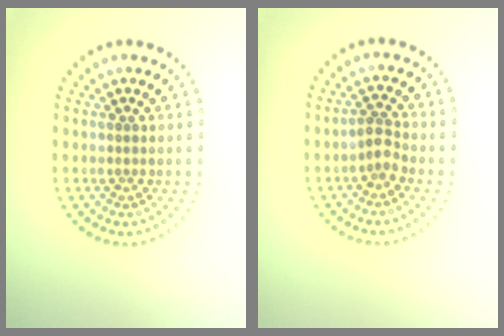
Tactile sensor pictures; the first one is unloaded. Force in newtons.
{"total": 1.6, "press": 1.3, "slide": 1.0}